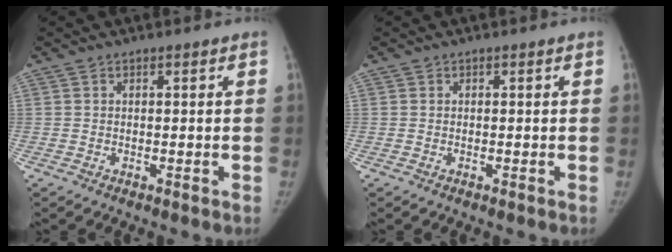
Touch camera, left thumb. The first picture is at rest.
{"total": 0.0}